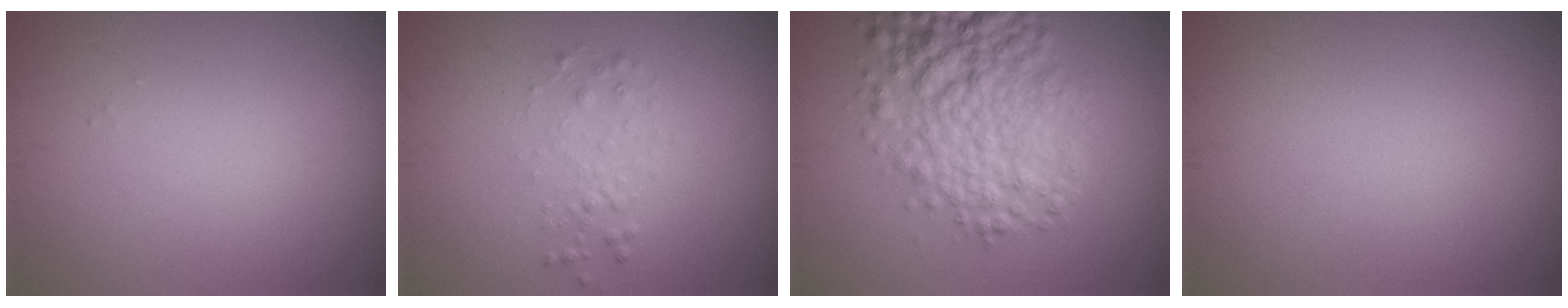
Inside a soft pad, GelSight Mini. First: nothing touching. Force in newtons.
{"total": 1.2, "press": 1.2, "slide": 0.0}
{"total": 7.0, "press": 7.0, "slide": 0.1}
{"total": 0.0}